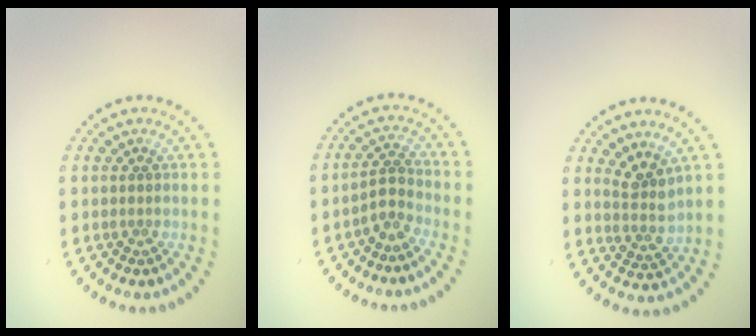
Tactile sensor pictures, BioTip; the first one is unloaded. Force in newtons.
{"total": 1.9, "press": 1.4, "slide": 1.2}
{"total": 2.5, "press": 1.9, "slide": 1.6}